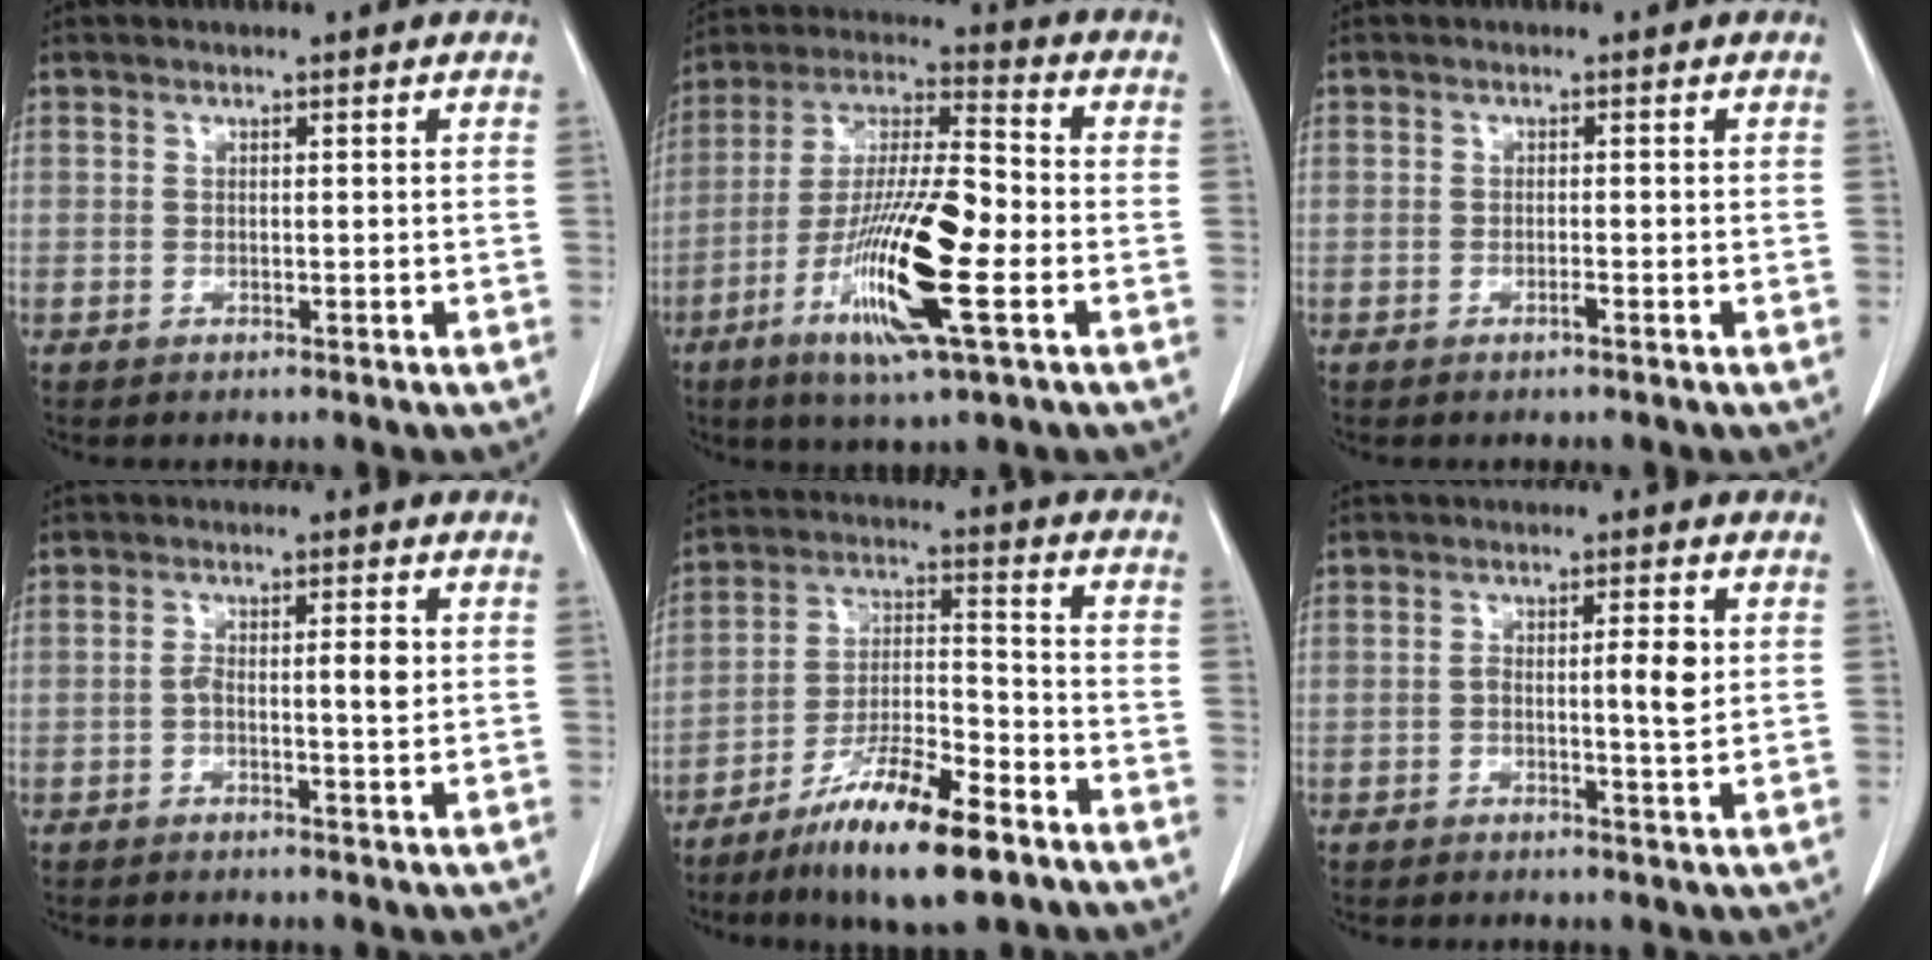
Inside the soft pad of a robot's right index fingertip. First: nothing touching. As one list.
[{"total": 17.4, "force": [-5.6, 2.0, 16.3], "torque": [-0.321, -0.016, -0.101]}, {"total": 0.7, "force": [-0.4, 0.0, 0.5], "torque": [-0.013, 0.001, -0.006]}, {"total": 3.7, "force": [-0.2, 0.8, 3.6], "torque": [-0.064, 0.007, -0.002]}, {"total": 14.2, "force": [-9.3, 2.4, 10.5], "torque": [-0.196, -0.017, -0.164]}, {"total": 4.2, "force": [0.2, 0.7, 4.2], "torque": [-0.064, 0.001, 0.002]}]